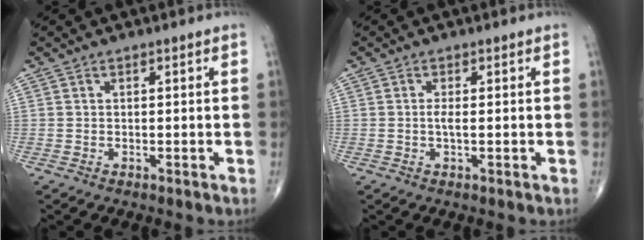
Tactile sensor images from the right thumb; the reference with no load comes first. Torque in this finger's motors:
{"motor_torque": [-0.07, -0.16, -0.28, -0.28, 0.00]}